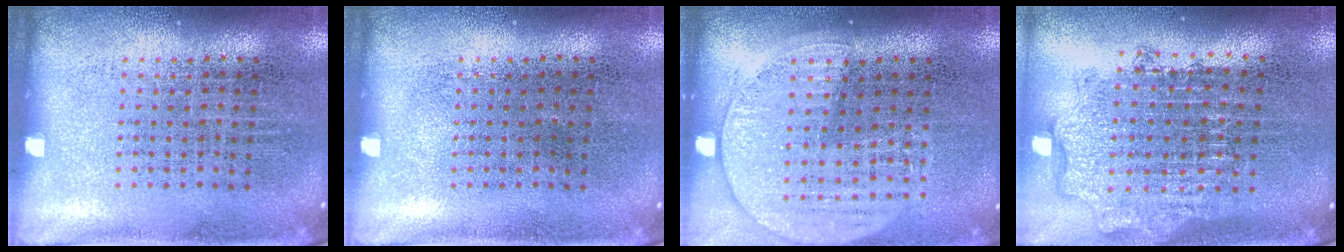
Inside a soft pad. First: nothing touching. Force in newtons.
{"total": 0.0}
{"total": 1.4, "press": 1.3, "slide": 0.5}
{"total": 1.8, "press": 1.5, "slide": 1.1}